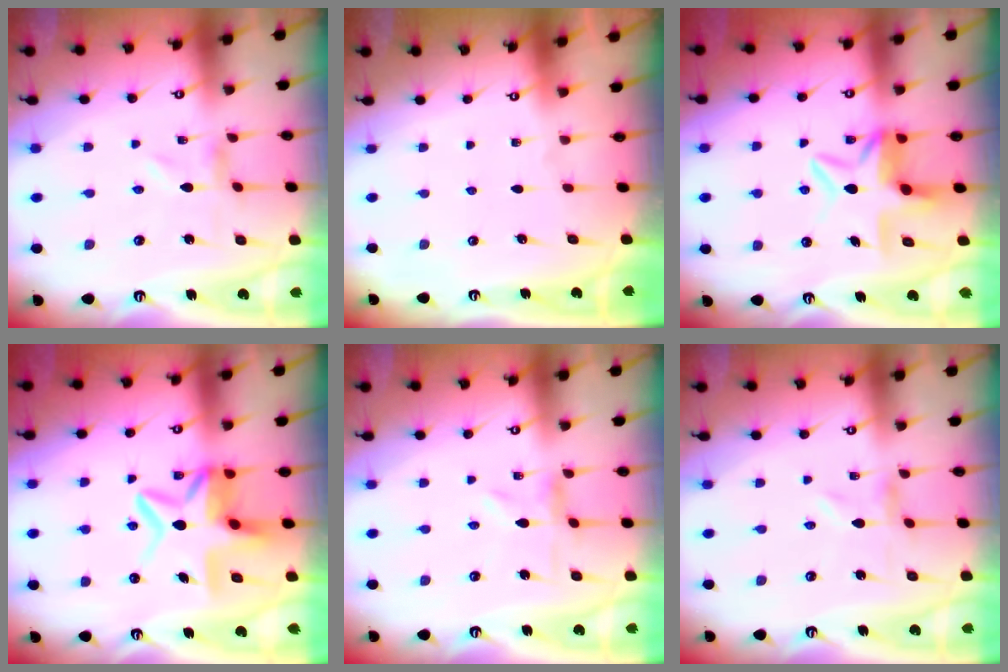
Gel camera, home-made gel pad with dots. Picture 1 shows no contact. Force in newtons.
{"total": 0.0}
{"total": 7.2, "press": 7.1, "slide": 1.3}
{"total": 11.5, "press": 11.4, "slide": 1.8}
{"total": 1.2, "press": 1.1, "slide": 0.3}
{"total": 0.0}